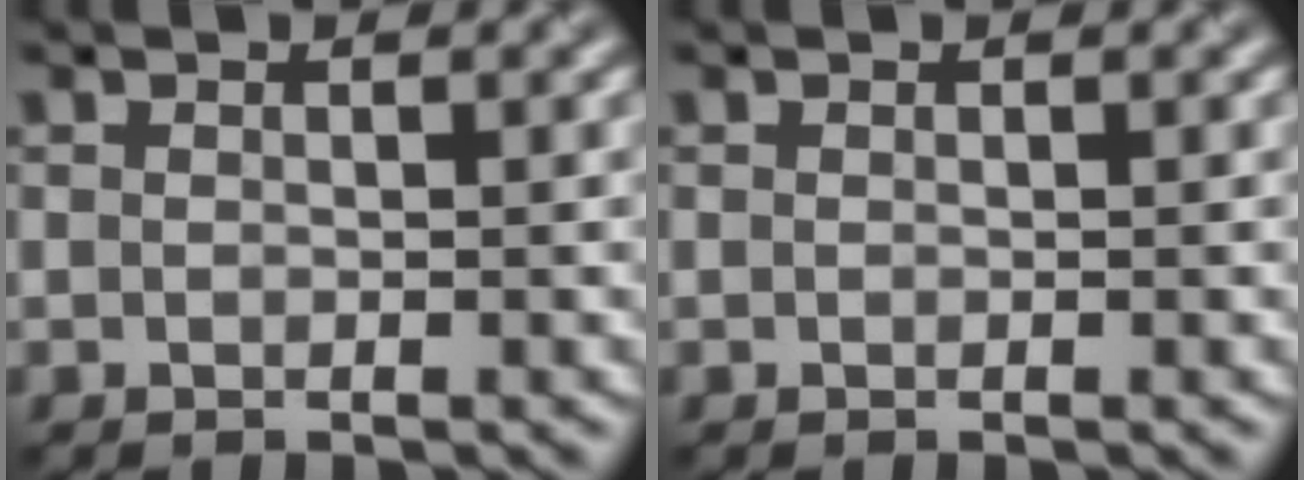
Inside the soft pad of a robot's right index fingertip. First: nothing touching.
{"total": 0.0}